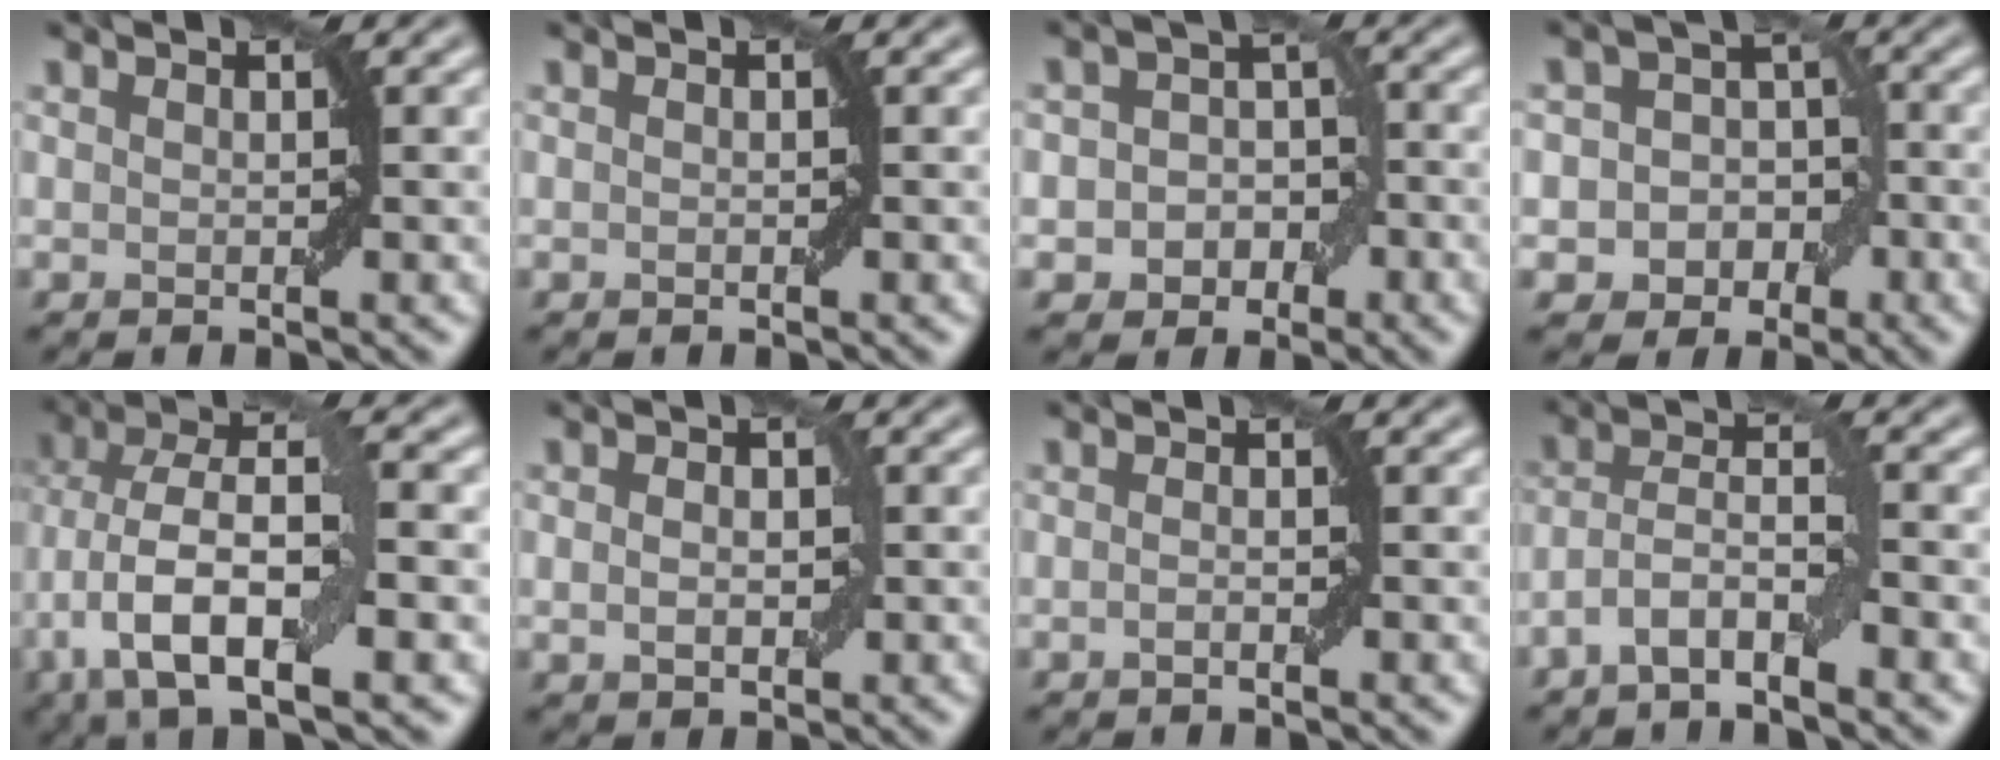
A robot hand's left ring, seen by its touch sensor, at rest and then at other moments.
{"total": 0.0}
{"total": 4.1, "force": [-1.3, 3.4, 2.0], "torque": [-0.002, 0.003, -0.031]}
{"total": 5.8, "force": [-1.8, 5.3, 1.8], "torque": [-0.008, 0.023, -0.050]}
{"total": 10.8, "force": [-2.1, 4.3, 9.7], "torque": [-0.181, 0.010, -0.045]}
{"total": 2.6, "force": [0.1, 1.7, 1.9], "torque": [-0.026, 0.008, 0.000]}
{"total": 0.9, "force": [-0.4, 0.2, 0.8], "torque": [-0.015, 0.002, -0.007]}
{"total": 3.9, "force": [-2.0, 1.0, 3.2], "torque": [-0.064, 0.012, -0.045]}